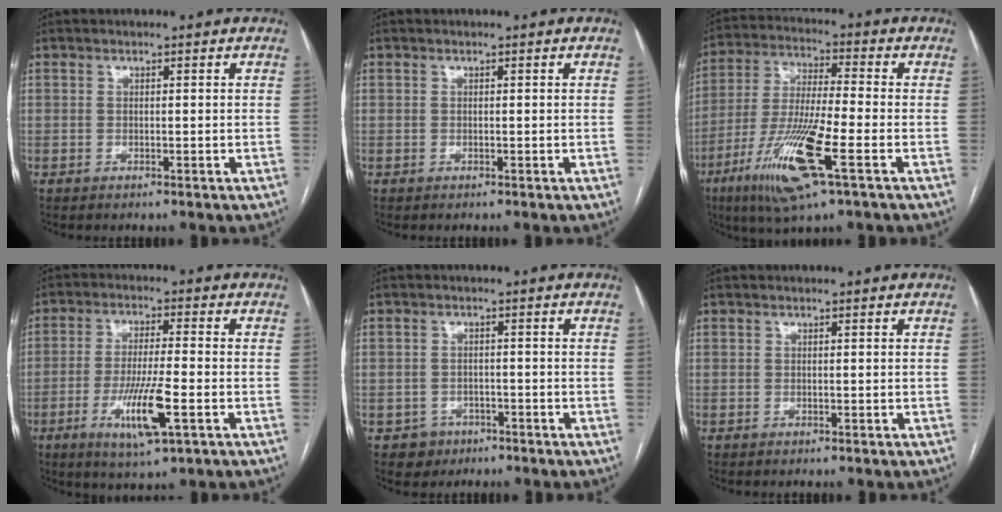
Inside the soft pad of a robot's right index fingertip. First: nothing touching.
{"total": 0.0}
{"total": 15.1, "force": [-6.4, 1.2, 13.6], "torque": [-0.277, -0.023, -0.118]}
{"total": 6.8, "force": [-2.5, 0.6, 6.3], "torque": [-0.117, -0.012, -0.041]}
{"total": 3.2, "force": [-1.7, 2.7, -0.1], "torque": [0.009, 0.014, -0.024]}
{"total": 0.0}